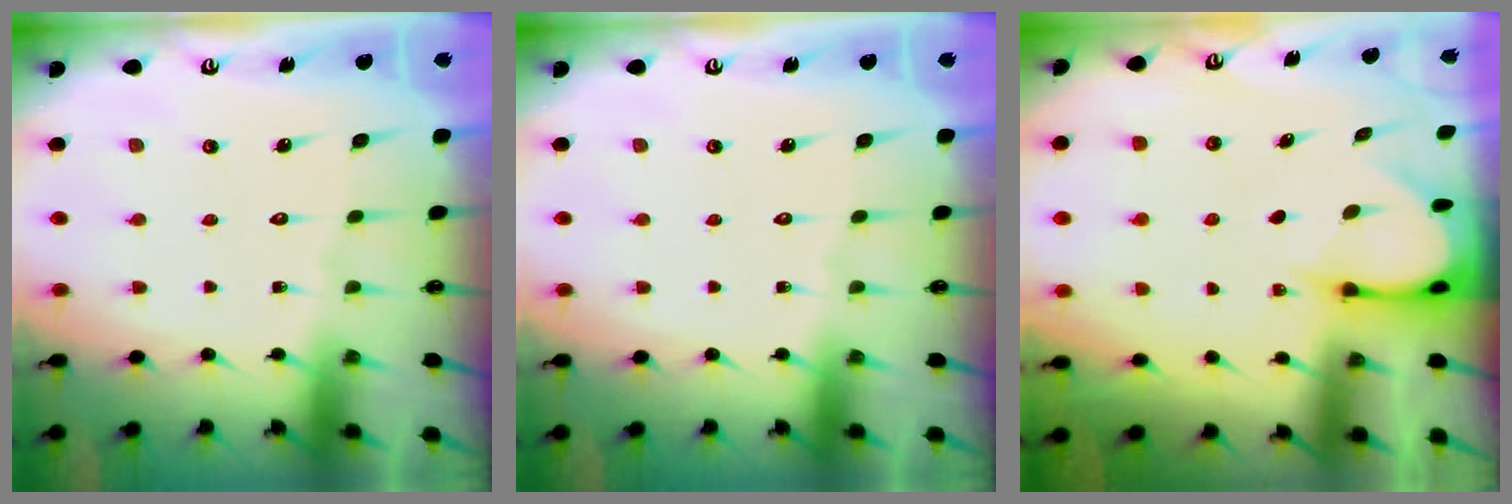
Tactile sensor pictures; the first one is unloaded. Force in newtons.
{"total": 0.0}
{"total": 3.6, "press": 3.6, "slide": 0.3}